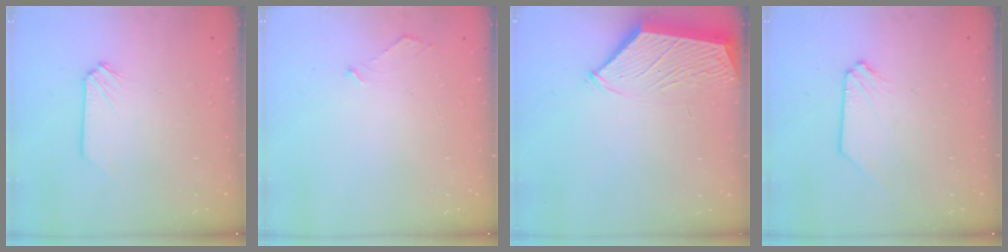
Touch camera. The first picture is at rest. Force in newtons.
{"total": 2.6, "press": 2.6, "slide": 0.3}
{"total": 3.2, "press": 3.2, "slide": 0.4}
{"total": 0.0}